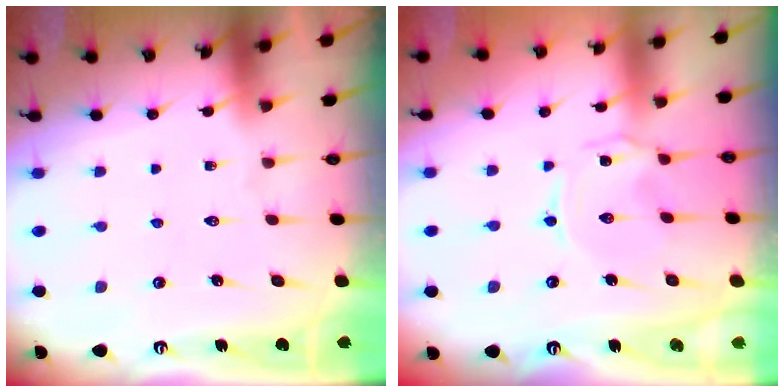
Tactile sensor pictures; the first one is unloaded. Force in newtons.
{"total": 0.7, "press": 0.6, "slide": 0.2}